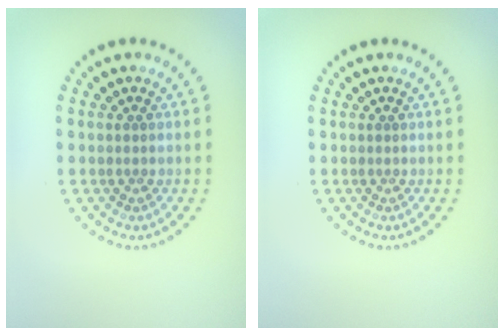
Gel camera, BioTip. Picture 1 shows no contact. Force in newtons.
{"total": 0.0}